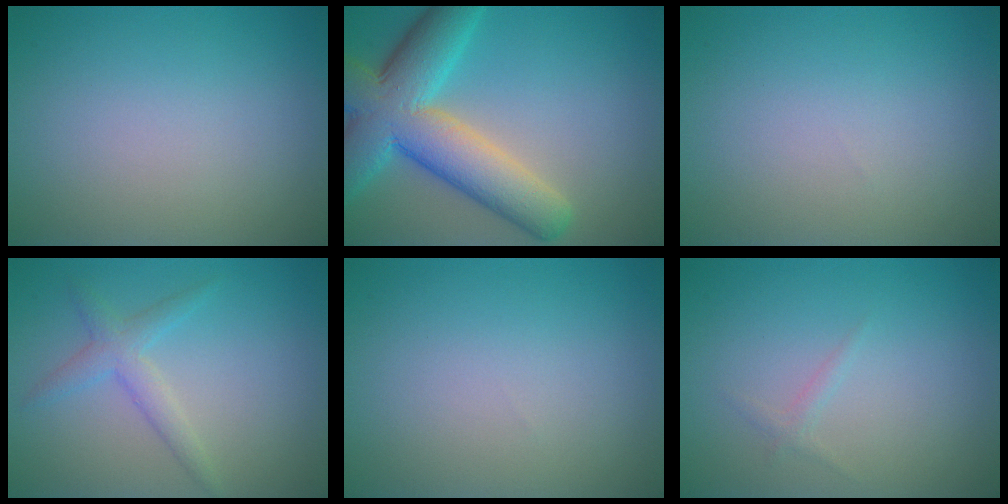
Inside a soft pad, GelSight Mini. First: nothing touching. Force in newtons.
{"total": 10.1, "press": 10.0, "slide": 0.6}
{"total": 0.0}
{"total": 2.3, "press": 2.3, "slide": 0.2}
{"total": 0.0}
{"total": 0.7, "press": 0.7, "slide": 0.1}